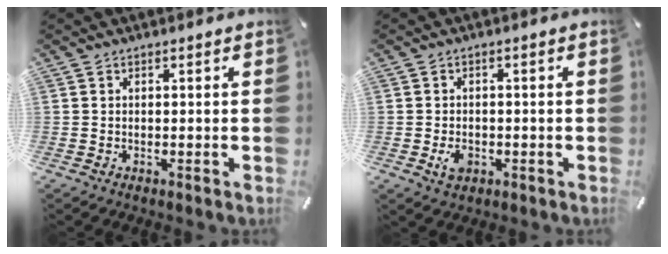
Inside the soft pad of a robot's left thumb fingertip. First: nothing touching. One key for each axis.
{"total": 3.7, "fx": -1.1, "fy": 2.6, "fz": 2.4, "tx": -0.055, "ty": 0.001, "tz": -0.022}